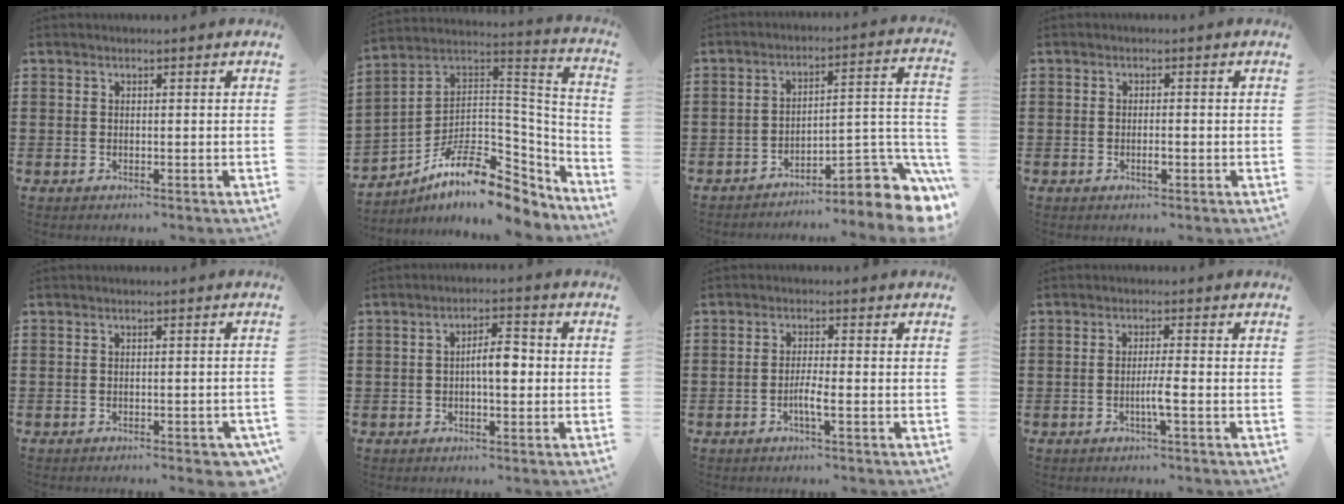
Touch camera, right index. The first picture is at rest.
{"total": 12.3, "force": [-7.7, 5.4, 7.8], "torque": [-0.141, 0.011, -0.138]}
{"total": 7.7, "force": [-4.9, 2.6, 5.3], "torque": [-0.066, -0.009, -0.092]}
{"total": 1.6, "force": [-0.6, 0.4, 1.4], "torque": [-0.035, -0.006, -0.012]}
{"total": 1.7, "force": [-1.4, 0.2, 0.9], "torque": [-0.017, 0.002, -0.027]}
{"total": 4.6, "force": [-0.4, 1.5, 4.3], "torque": [-0.076, 0.008, -0.010]}
{"total": 3.0, "force": [-1.3, 0.1, 2.7], "torque": [-0.047, -0.002, -0.025]}
{"total": 3.1, "force": [-1.0, -0.1, 2.9], "torque": [-0.050, -0.005, -0.021]}